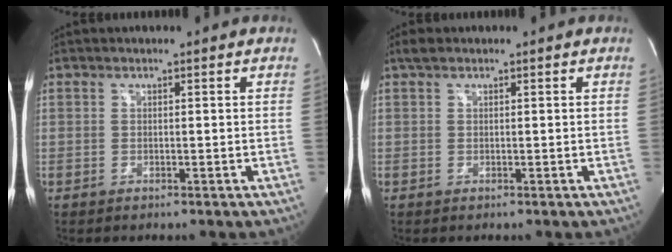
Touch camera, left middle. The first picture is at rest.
{"total": 1.2, "force": [0.8, 0.6, 0.6], "torque": [-0.012, 0.010, 0.015]}